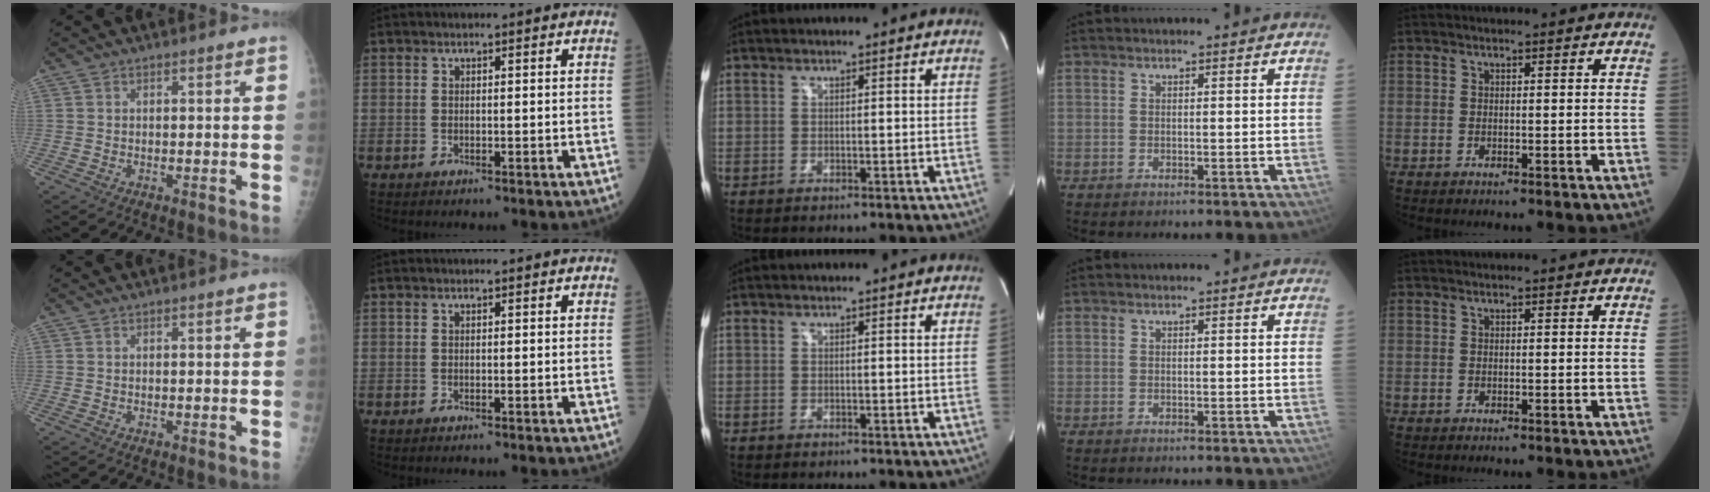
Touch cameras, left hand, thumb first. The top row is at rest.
{}